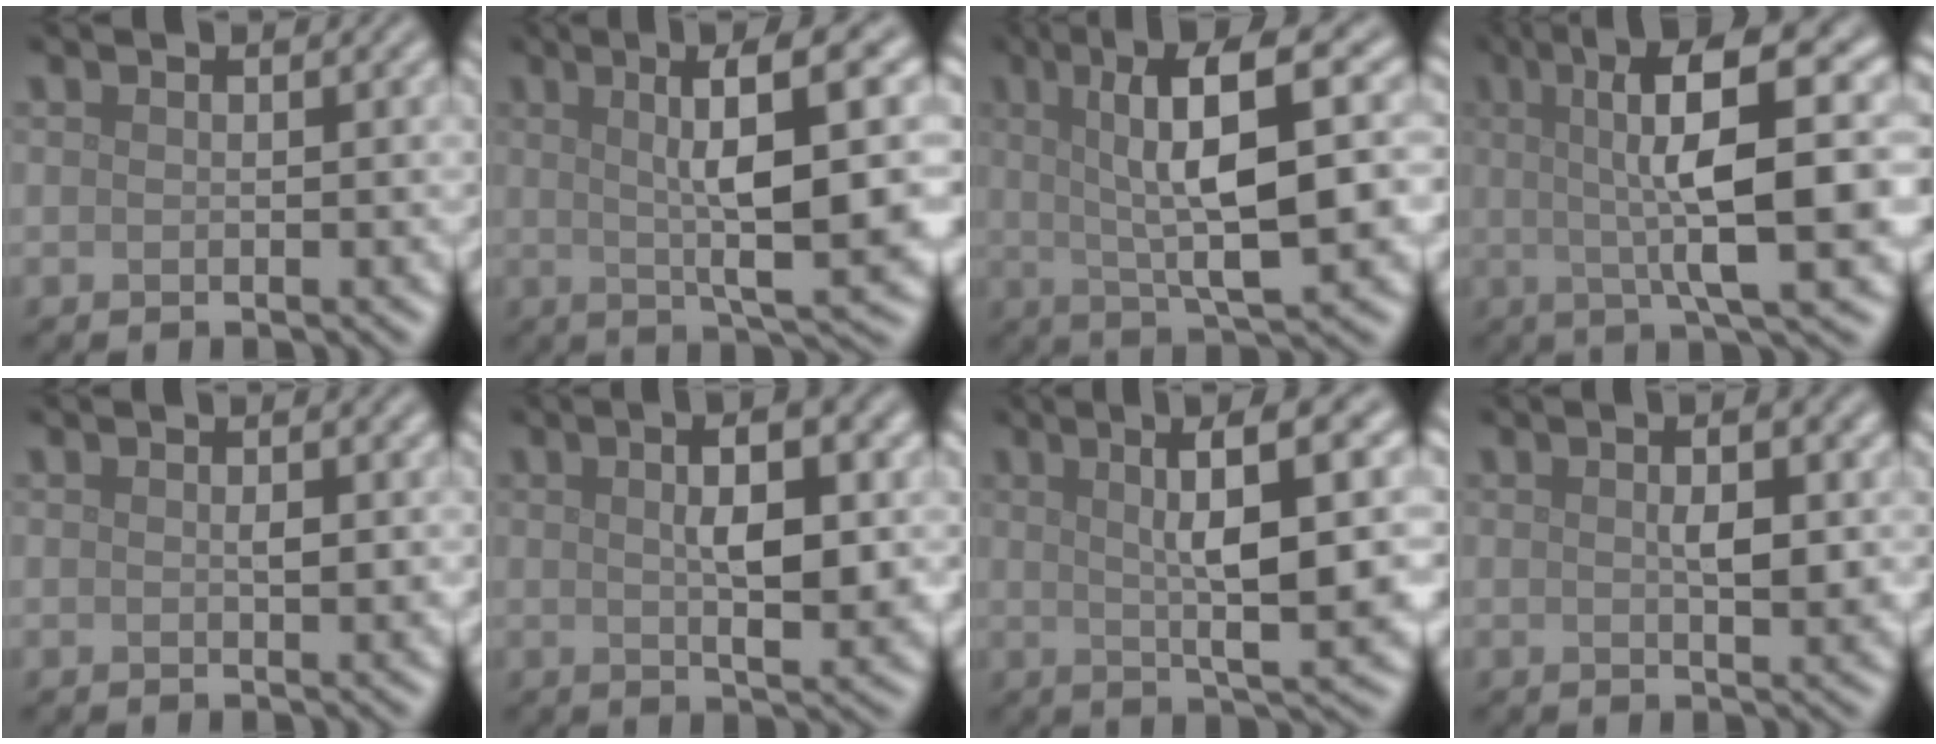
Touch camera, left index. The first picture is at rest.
{"total": 10.6, "force": [1.8, 2.2, 10.3], "torque": [-0.134, 0.015, 0.028]}
{"total": 10.7, "force": [1.9, 2.8, 10.1], "torque": [-0.146, 0.014, 0.032]}
{"total": 12.6, "force": [1.8, 3.2, 12.1], "torque": [-0.160, 0.019, 0.022]}
{"total": 1.2, "force": [0.2, 0.4, 1.2], "torque": [-0.019, -0.001, 0.003]}
{"total": 6.1, "force": [0.9, 1.7, 5.7], "torque": [-0.085, 0.004, 0.015]}
{"total": 9.7, "force": [1.8, 2.2, 9.3], "torque": [-0.122, 0.017, 0.027]}
{"total": 3.3, "force": [0.5, 0.9, 3.1], "torque": [-0.054, -0.001, 0.009]}